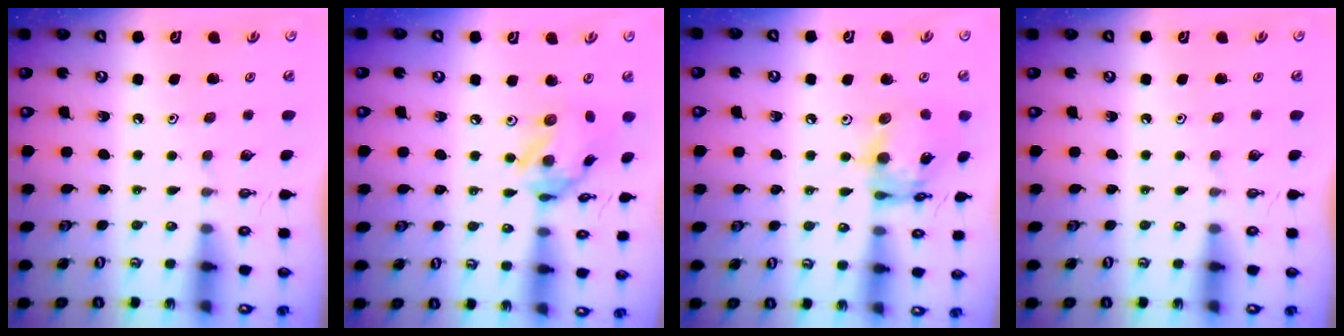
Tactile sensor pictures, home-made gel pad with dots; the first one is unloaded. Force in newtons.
{"total": 13.3, "press": 13.2, "slide": 1.2}
{"total": 14.0, "press": 13.9, "slide": 1.3}
{"total": 0.0}